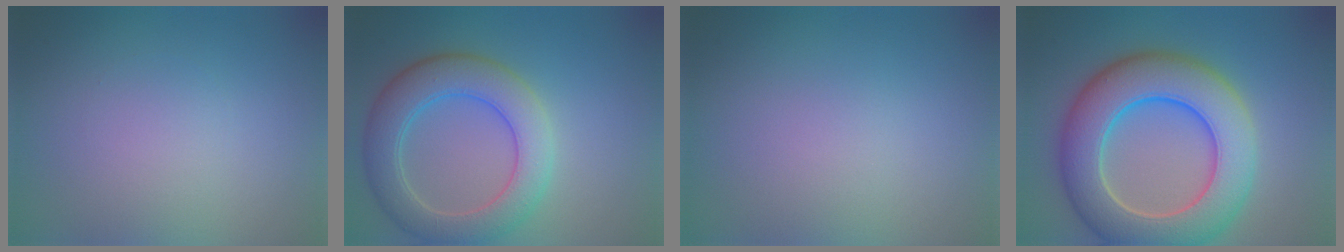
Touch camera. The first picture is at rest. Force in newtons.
{"total": 6.0, "press": 6.0, "slide": 0.7}
{"total": 0.0}
{"total": 10.1, "press": 10.1, "slide": 0.8}